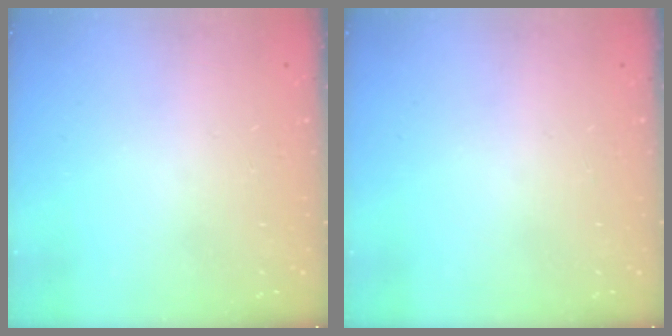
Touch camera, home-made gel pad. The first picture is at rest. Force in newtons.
{"total": 0.0}